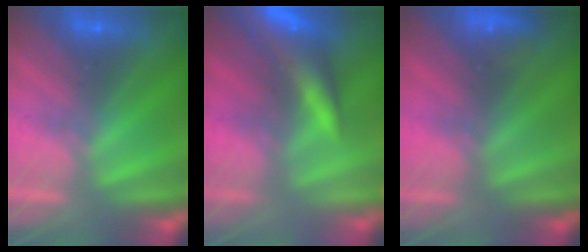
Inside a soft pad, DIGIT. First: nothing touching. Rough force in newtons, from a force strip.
{"total": 8.9}
{"total": 2.3}